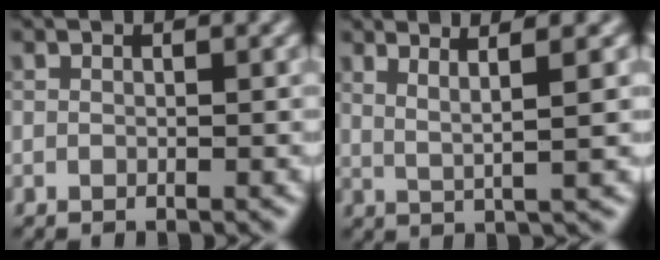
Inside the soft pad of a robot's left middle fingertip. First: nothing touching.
{"total": 2.9, "force": [1.6, 0.3, 2.4], "torque": [-0.042, 0.004, 0.035]}